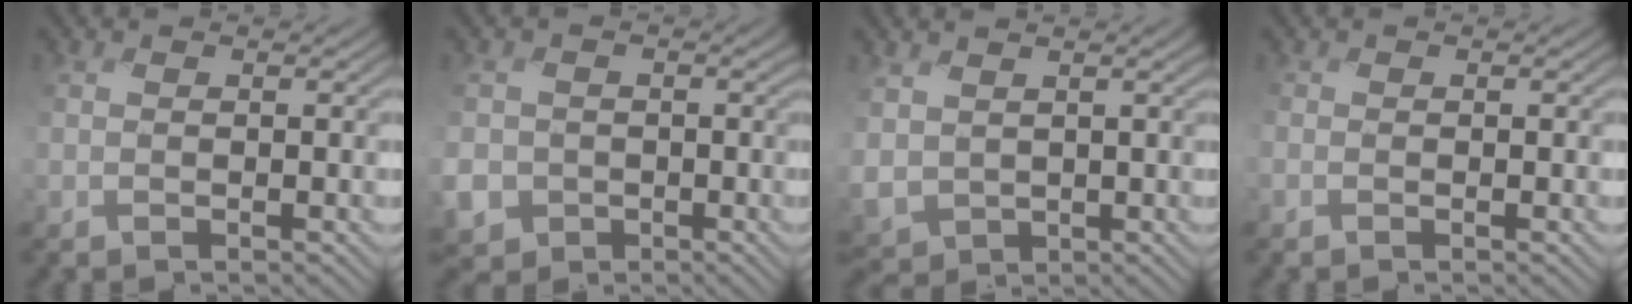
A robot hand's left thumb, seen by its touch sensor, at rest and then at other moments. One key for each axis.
{"total": 7.3, "fx": -2.5, "fy": 6.9, "fz": 0.6, "tx": -0.053, "ty": -0.039, "tz": -0.068}
{"total": 3.3, "fx": 0.8, "fy": 2.9, "fz": 1.4, "tx": -0.069, "ty": -0.018, "tz": 0.010}
{"total": 0.7, "fx": -0.4, "fy": -0.1, "fz": -0.5, "tx": 0.014, "ty": -0.004, "tz": -0.008}